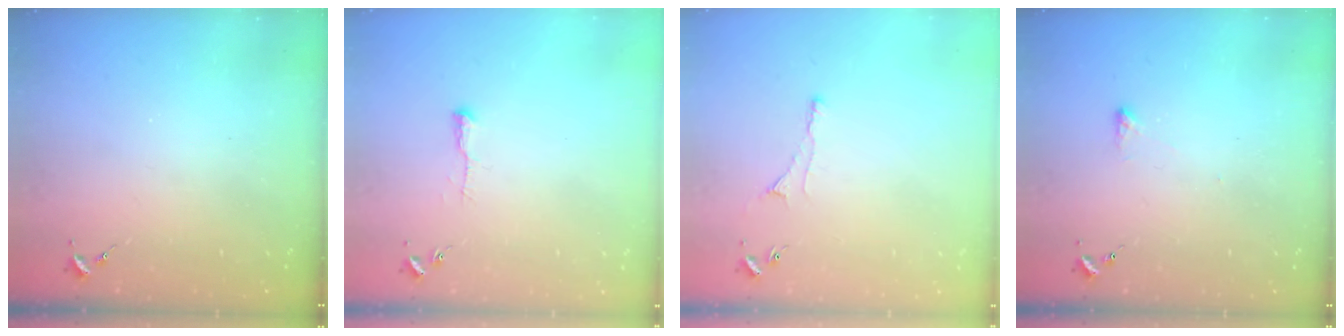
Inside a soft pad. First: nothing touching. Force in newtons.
{"total": 4.6, "press": 4.6, "slide": 0.7}
{"total": 3.4, "press": 3.3, "slide": 0.7}
{"total": 2.4, "press": 2.4, "slide": 0.5}